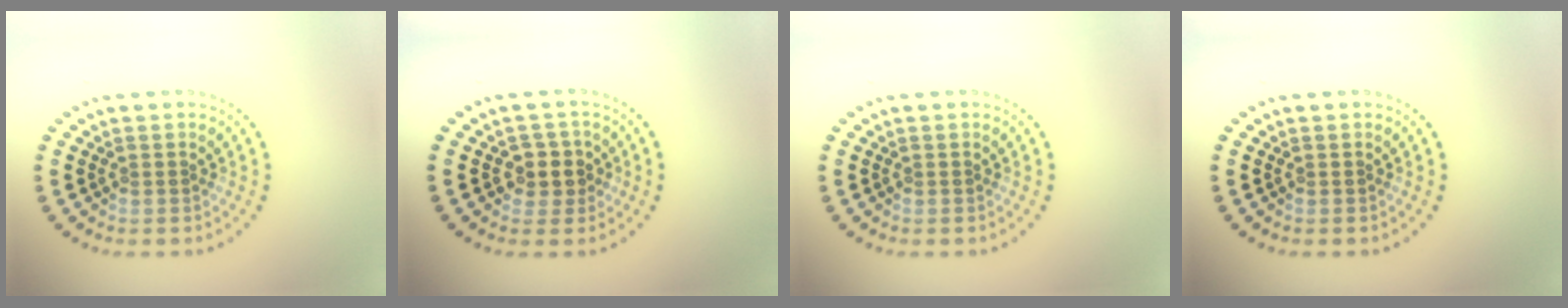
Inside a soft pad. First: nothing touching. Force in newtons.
{"total": 2.3, "press": 2.0, "slide": 1.0}
{"total": 0.0}
{"total": 0.0}